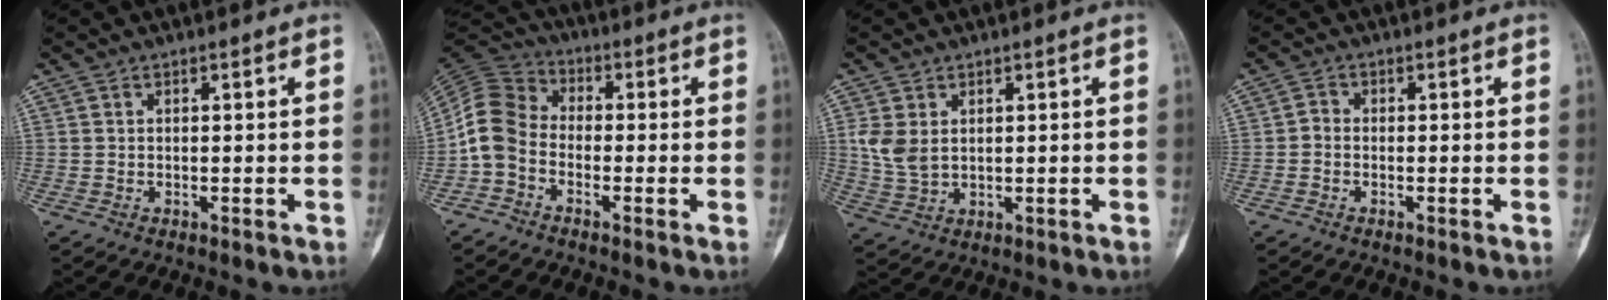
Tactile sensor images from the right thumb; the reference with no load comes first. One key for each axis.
{"total": 8.1, "fx": -2.5, "fy": 6.1, "fz": 4.6, "tx": -0.085, "ty": 0.033, "tz": -0.071}
{"total": 5.5, "fx": 1.3, "fy": 3.8, "fz": 3.8, "tx": -0.076, "ty": -0.003, "tz": 0.035}
{"total": 1.4, "fx": -0.6, "fy": 1.0, "fz": 0.8, "tx": -0.012, "ty": 0.003, "tz": -0.017}